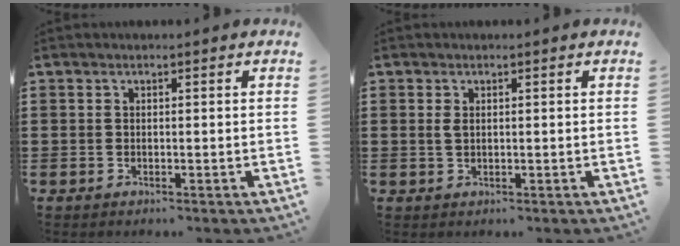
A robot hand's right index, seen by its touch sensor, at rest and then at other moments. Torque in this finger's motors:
{"motor_torque": [-0.33, 0.49, 0.00, 0.00]}